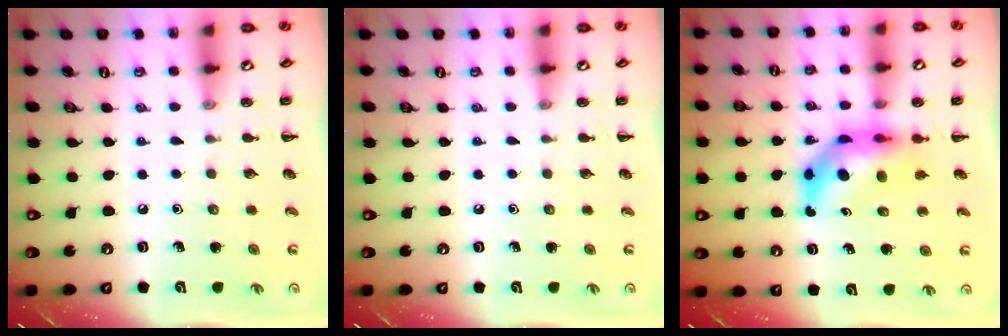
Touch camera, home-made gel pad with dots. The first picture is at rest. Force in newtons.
{"total": 0.0}
{"total": 7.5, "press": 7.1, "slide": 2.3}